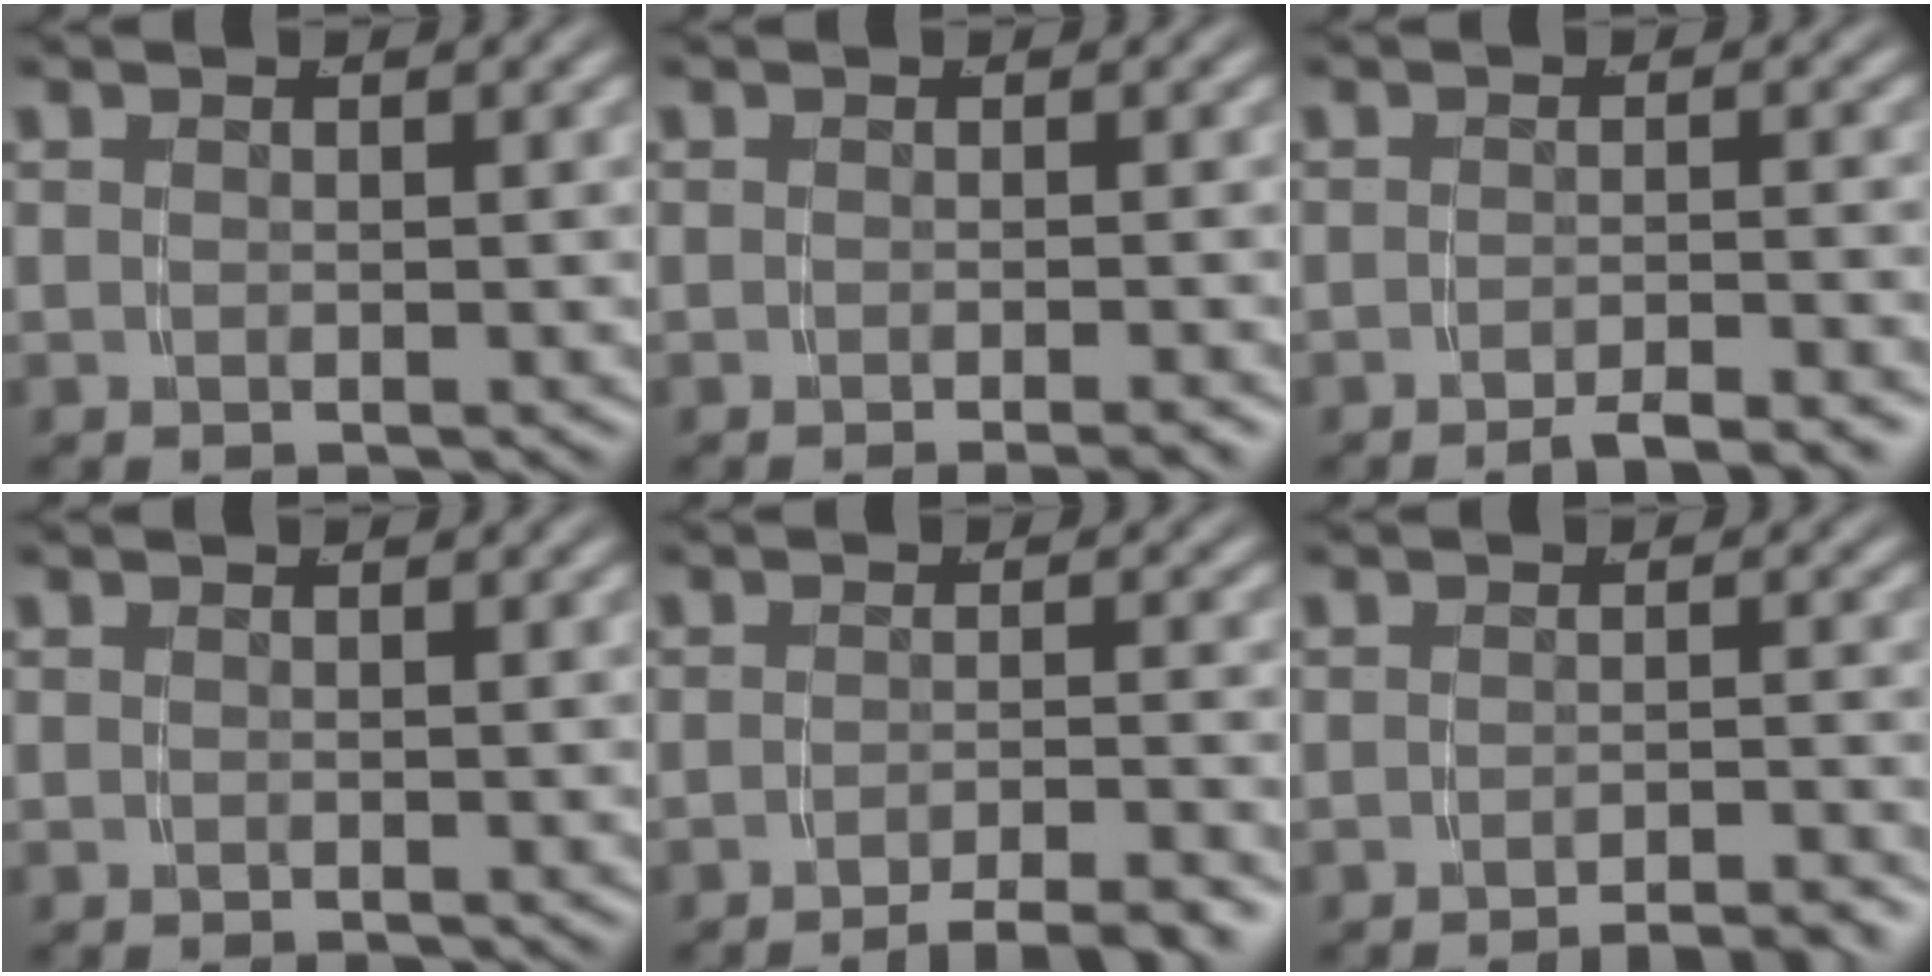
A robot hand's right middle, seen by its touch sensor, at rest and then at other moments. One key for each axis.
{"total": 1.5, "fx": -1.2, "fy": -0.3, "fz": 0.8, "tx": -0.011, "ty": 0.004, "tz": -0.021}
{"total": 3.3, "fx": -2.9, "fy": 0.0, "fz": 1.5, "tx": -0.015, "ty": 0.004, "tz": -0.051}
{"total": 0.0}
{"total": 5.1, "fx": -4.6, "fy": 0.3, "fz": 2.2, "tx": -0.020, "ty": -0.001, "tz": -0.074}
{"total": 4.0, "fx": -3.8, "fy": 0.1, "fz": 1.1, "tx": -0.004, "ty": 0.001, "tz": -0.064}